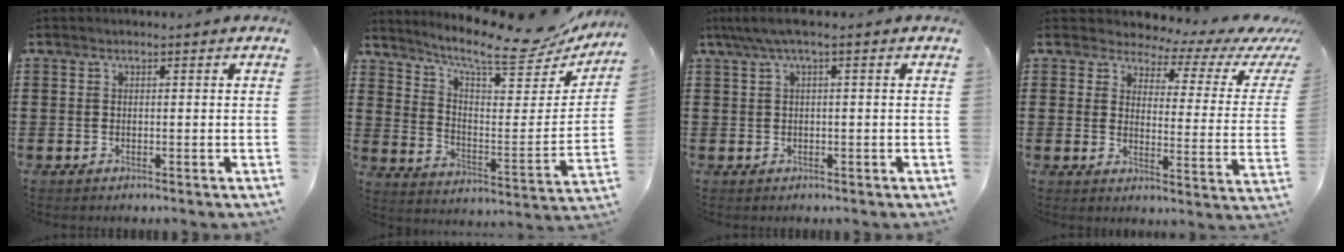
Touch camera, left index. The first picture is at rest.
{"total": 10.5, "force": [9.0, 1.5, 5.1], "torque": [-0.104, -0.071, 0.146]}
{"total": 2.3, "force": [0.3, 0.1, 2.3], "torque": [-0.042, -0.001, 0.003]}
{"total": 3.4, "force": [2.7, 1.5, 1.5], "torque": [-0.042, -0.022, 0.037]}